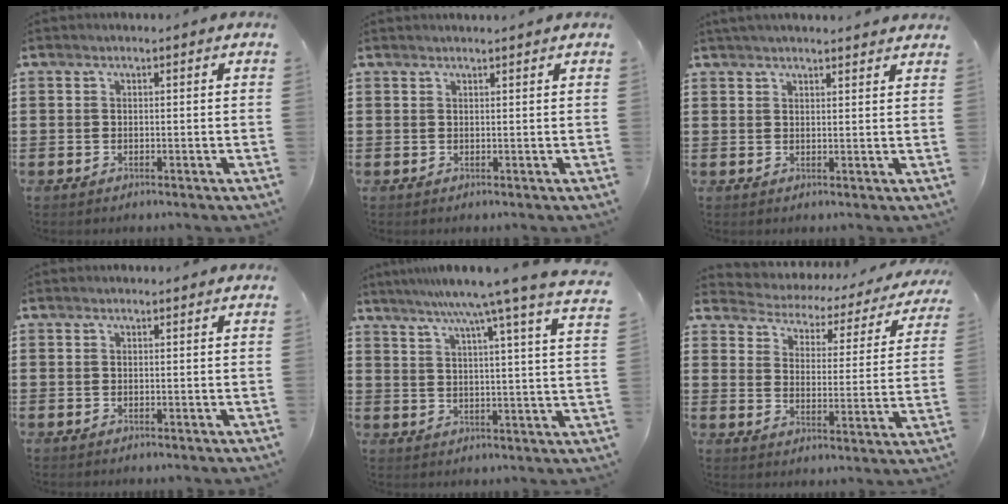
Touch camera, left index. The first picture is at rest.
{"total": 0.7, "force": [0.7, -0.1, 0.1], "torque": [-0.002, -0.002, 0.013]}
{"total": 2.2, "force": [2.2, 0.1, 0.4], "torque": [-0.013, 0.000, 0.042]}
{"total": 0.0}
{"total": 8.8, "force": [7.3, -1.5, 4.7], "torque": [-0.102, -0.050, 0.113]}
{"total": 2.3, "force": [2.1, 0.8, 0.1], "torque": [-0.024, -0.024, 0.023]}